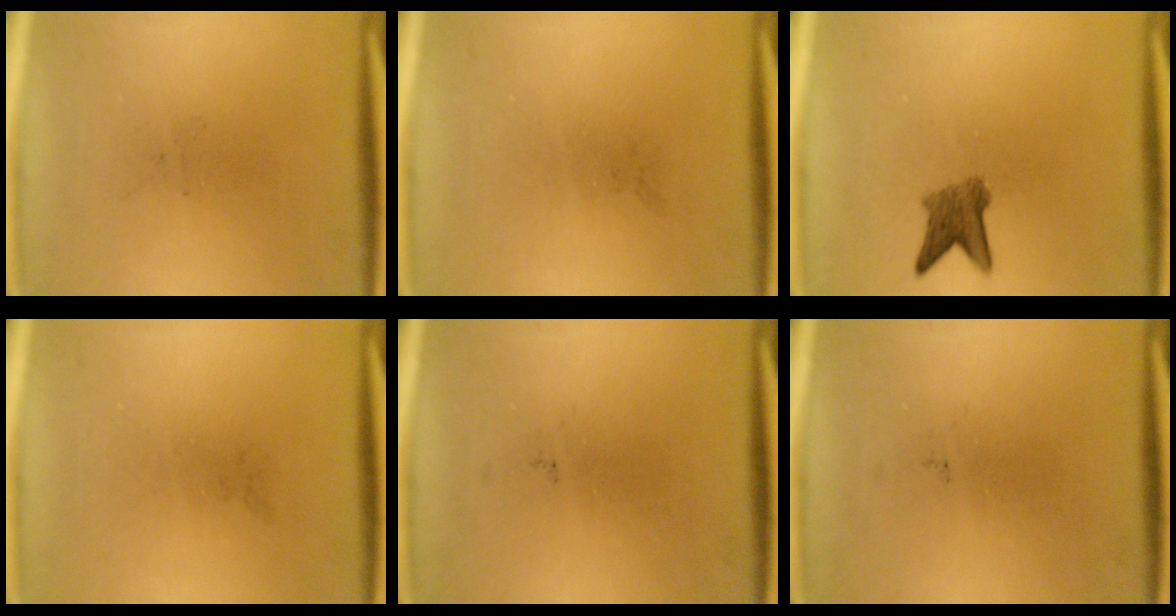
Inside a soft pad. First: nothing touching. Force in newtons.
{"total": 0.0}
{"total": 3.7}
{"total": 0.0}
{"total": 0.0}
{"total": 0.0}